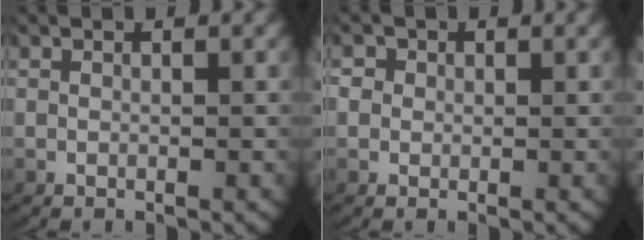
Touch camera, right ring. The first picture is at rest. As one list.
[{"total": 2.4, "force": [0.4, 2.2, 0.7], "torque": [-0.026, -0.003, 0.003]}]